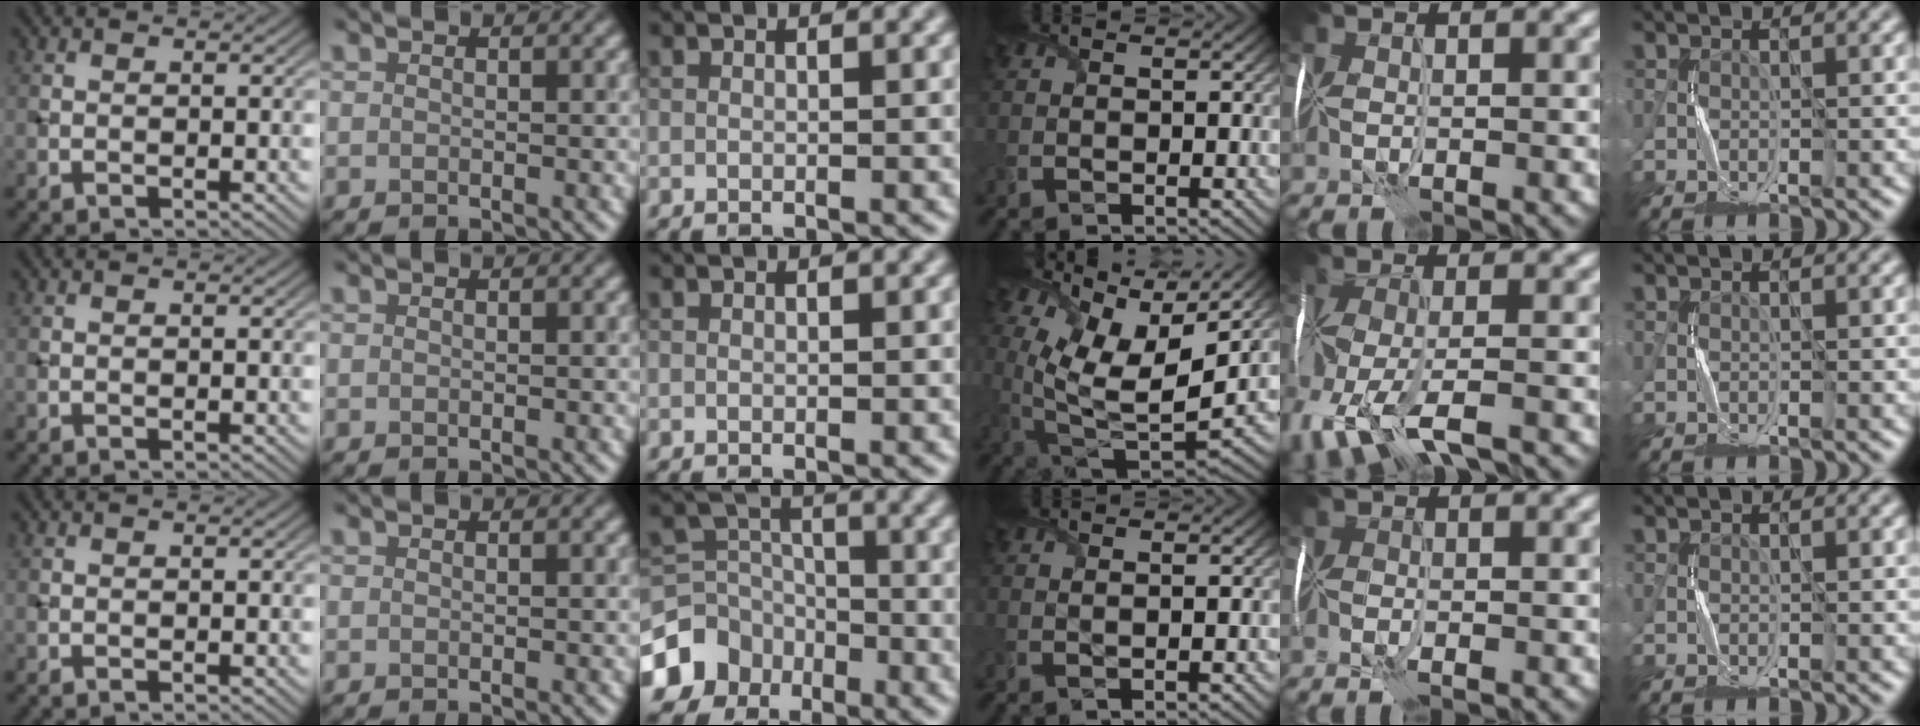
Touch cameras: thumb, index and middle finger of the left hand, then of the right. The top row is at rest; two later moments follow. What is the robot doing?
{"motion": "fold", "object": "map"}